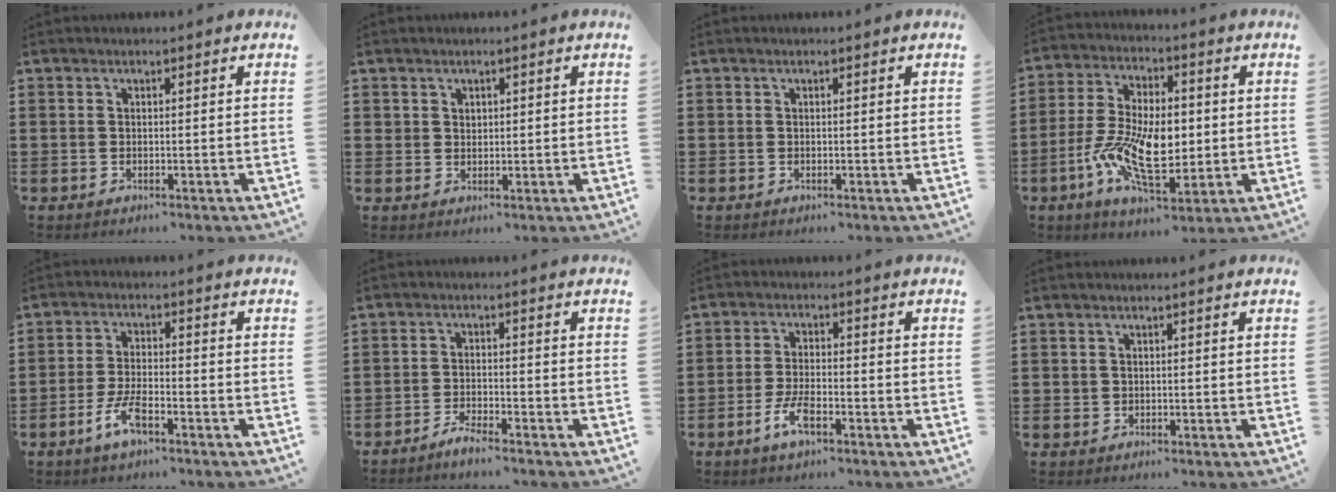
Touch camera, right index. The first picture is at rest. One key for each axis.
{"total": 1.4, "fx": 1.0, "fy": 1.1, "fz": 0.2, "tx": -0.006, "ty": 0.005, "tz": 0.019}
{"total": 0.0}
{"total": 12.1, "fx": -1.7, "fy": 6.2, "fz": 10.3, "tx": -0.215, "ty": -0.004, "tz": -0.032}
{"total": 5.7, "fx": -3.2, "fy": 1.8, "fz": 4.3, "tx": -0.104, "ty": -0.003, "tz": -0.066}
{"total": 2.7, "fx": -2.6, "fy": -0.2, "fz": 0.6, "tx": -0.014, "ty": 0.001, "tz": -0.051}
{"total": 5.2, "fx": -2.8, "fy": 1.7, "fz": 4.0, "tx": -0.092, "ty": 0.000, "tz": -0.058}
{"total": 0.6, "fx": -0.1, "fy": 0.6, "fz": 0.1, "tx": -0.004, "ty": 0.004, "tz": -0.004}